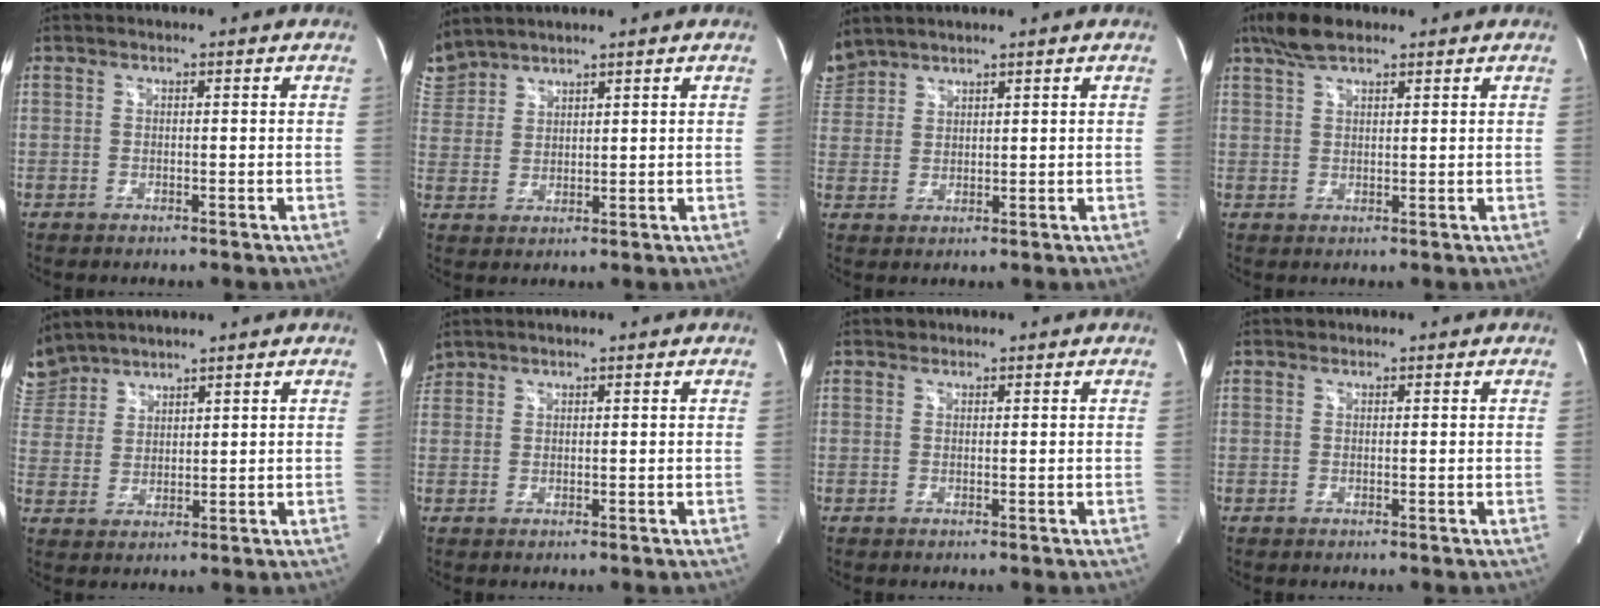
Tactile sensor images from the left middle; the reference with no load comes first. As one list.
[{"total": 5.4, "force": [5.3, 1.2, 0.5], "torque": [-0.022, 0.022, 0.110]}, {"total": 4.4, "force": [4.2, 1.1, 0.2], "torque": [-0.016, 0.019, 0.091]}, {"total": 5.2, "force": [3.9, 1.6, 3.0], "torque": [-0.071, 0.015, 0.075]}, {"total": 7.1, "force": [6.6, 2.6, 0.2], "torque": [-0.016, 0.015, 0.146]}, {"total": 1.8, "force": [1.7, 0.6, 0.0], "torque": [-0.005, 0.016, 0.036]}, {"total": 0.8, "force": [0.7, 0.4, 0.0], "torque": [-0.002, 0.001, 0.009]}, {"total": 0.6, "force": [0.5, 0.3, 0.0], "torque": [-0.005, 0.001, 0.007]}]